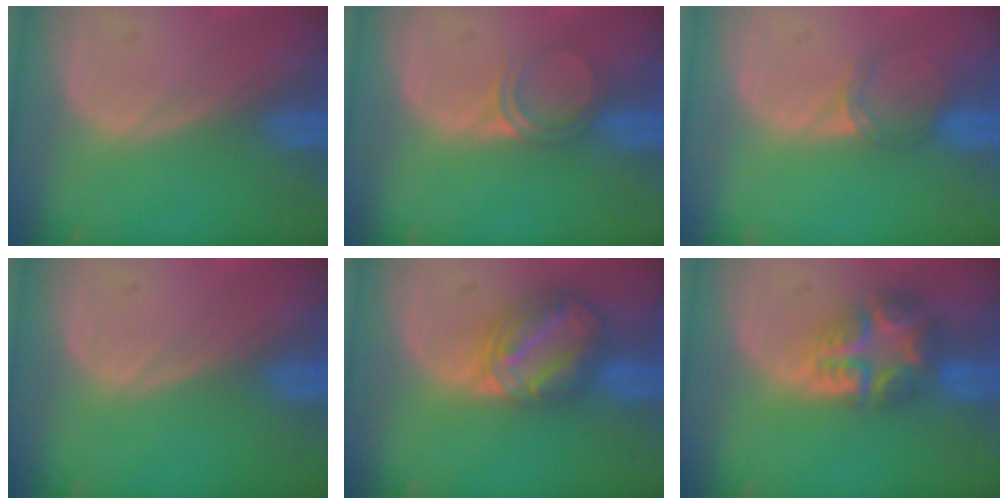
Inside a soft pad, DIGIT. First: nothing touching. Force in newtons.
{"total": 2.9, "press": 2.6, "slide": 1.1}
{"total": 2.9, "press": 2.5, "slide": 1.5}
{"total": 0.0}
{"total": 8.1, "press": 6.9, "slide": 4.2}
{"total": 7.6, "press": 6.7, "slide": 3.7}